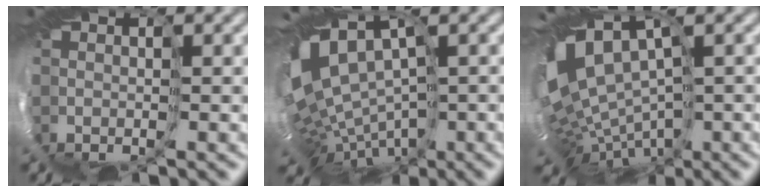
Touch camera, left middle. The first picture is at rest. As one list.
[{"total": 7.4, "force": [-0.4, 4.6, 5.8], "torque": [-0.116, -0.013, 0.032]}, {"total": 8.3, "force": [0.3, 5.0, 6.6], "torque": [-0.132, -0.015, 0.044]}]